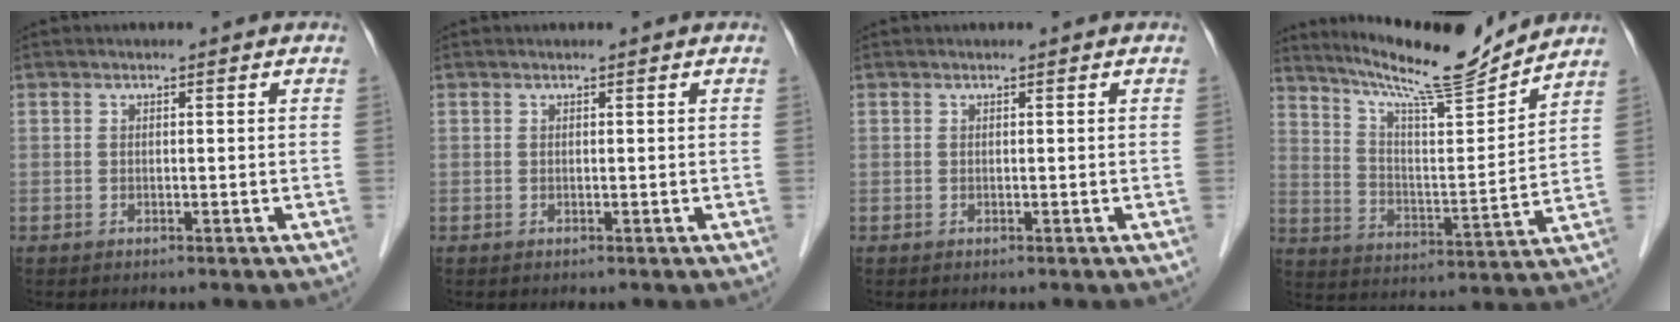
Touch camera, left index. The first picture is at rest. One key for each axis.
{"total": 0.0}
{"total": 0.0}
{"total": 14.9, "fx": 13.8, "fy": -0.5, "fz": 5.5, "tx": -0.102, "ty": -0.011, "tz": 0.227}